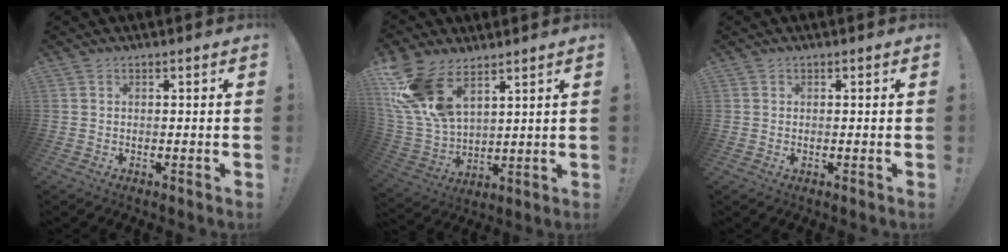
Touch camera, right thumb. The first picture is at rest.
{"total": 16.4, "force": [9.7, 8.9, 9.9], "torque": [-0.215, -0.053, 0.184]}
{"total": 0.0}